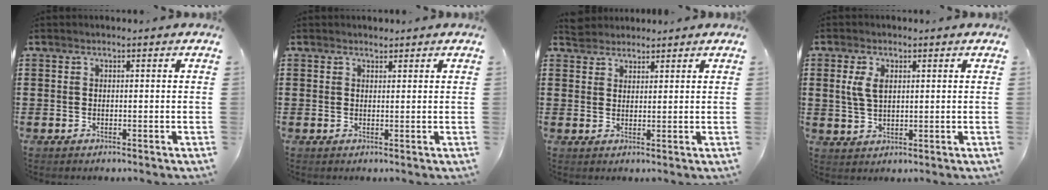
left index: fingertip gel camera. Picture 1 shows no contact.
{"total": 1.1, "force": [1.0, 0.4, 0.2], "torque": [0.002, -0.002, 0.018]}
{"total": 2.6, "force": [2.4, 0.9, -0.1], "torque": [-0.006, 0.004, 0.047]}
{"total": 4.0, "force": [1.2, 2.1, 3.2], "torque": [-0.078, 0.007, 0.017]}